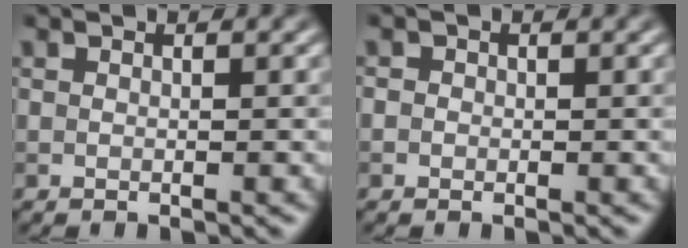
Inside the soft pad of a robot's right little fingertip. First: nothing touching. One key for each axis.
{"total": 0.6, "fx": 0.1, "fy": 0.6, "fz": 0.1, "tx": 0.001, "ty": -0.006, "tz": -0.002}